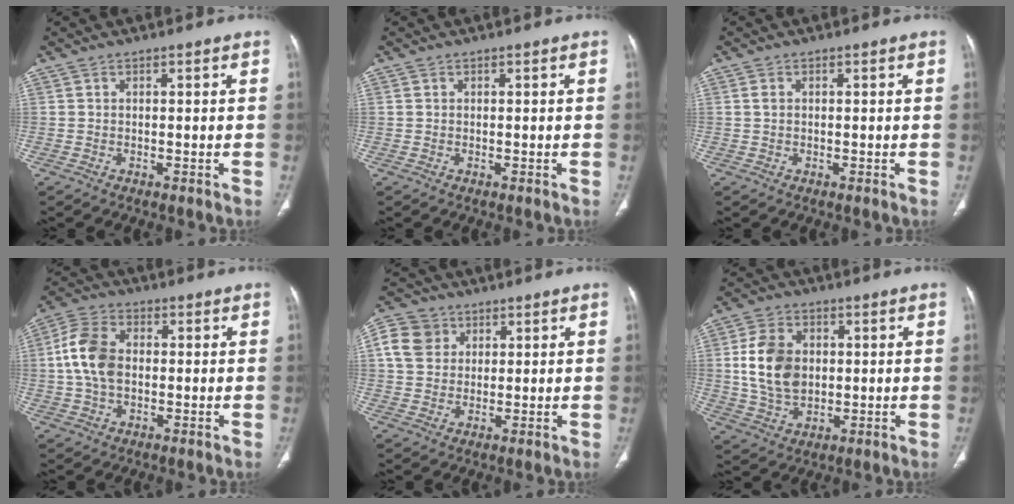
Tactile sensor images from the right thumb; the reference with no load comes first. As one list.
[{"total": 0.0}, {"total": 1.2, "force": [0.3, 0.8, 0.8], "torque": [-0.016, 0.002, 0.006]}, {"total": 10.0, "force": [0.4, 6.6, 7.5], "torque": [-0.149, 0.018, 0.004]}, {"total": 7.7, "force": [2.6, 6.6, 3.0], "torque": [-0.039, 0.002, 0.046]}, {"total": 11.7, "force": [1.2, 8.5, 7.9], "torque": [-0.131, -0.002, 0.028]}]